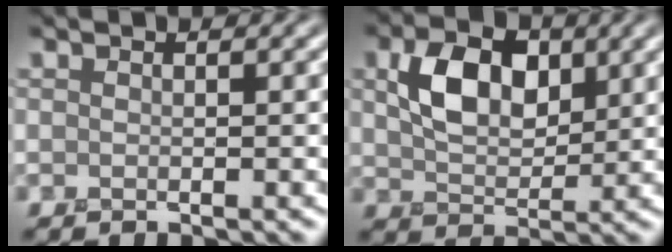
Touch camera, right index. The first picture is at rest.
{"total": 5.3, "force": [1.1, 3.5, 3.8], "torque": [-0.076, -0.001, 0.017]}